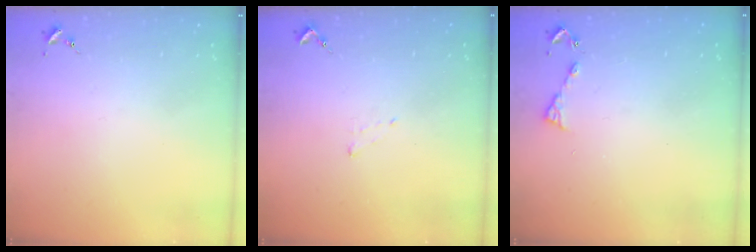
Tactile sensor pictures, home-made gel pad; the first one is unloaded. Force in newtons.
{"total": 3.8, "press": 3.8, "slide": 0.5}
{"total": 5.6, "press": 5.6, "slide": 0.7}